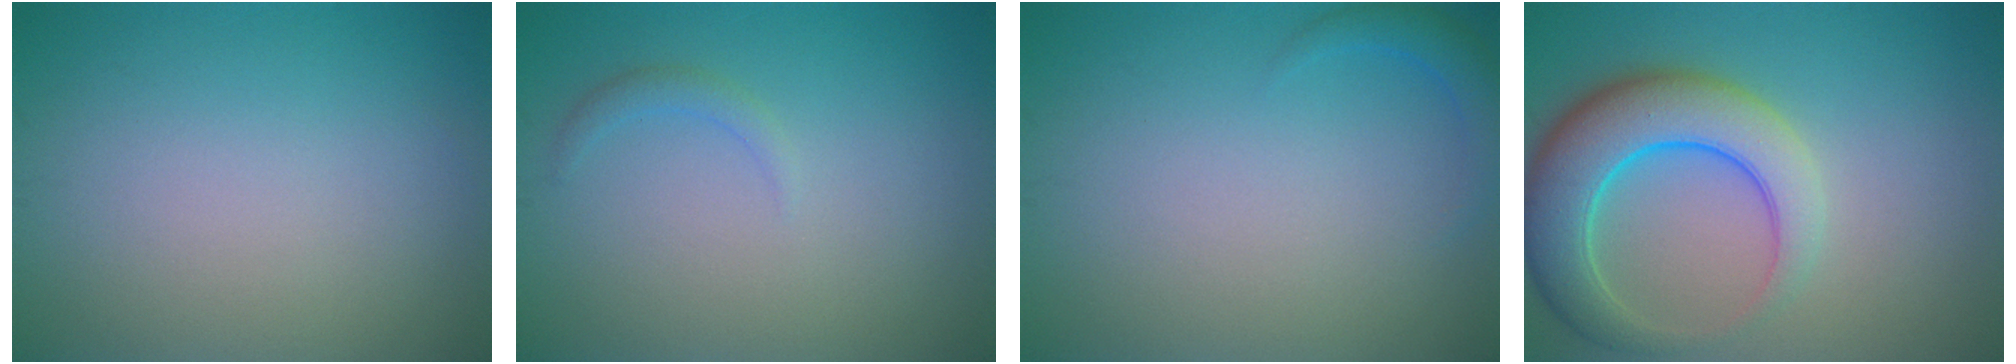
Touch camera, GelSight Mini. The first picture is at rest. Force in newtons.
{"total": 1.0, "press": 1.0, "slide": 0.0}
{"total": 1.7, "press": 1.6, "slide": 0.2}
{"total": 7.6, "press": 7.6, "slide": 0.8}